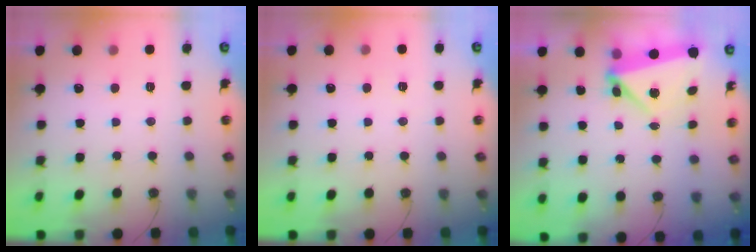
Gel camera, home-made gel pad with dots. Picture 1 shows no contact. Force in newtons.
{"total": 3.2, "press": 3.1, "slide": 0.7}
{"total": 6.2, "press": 6.1, "slide": 1.2}